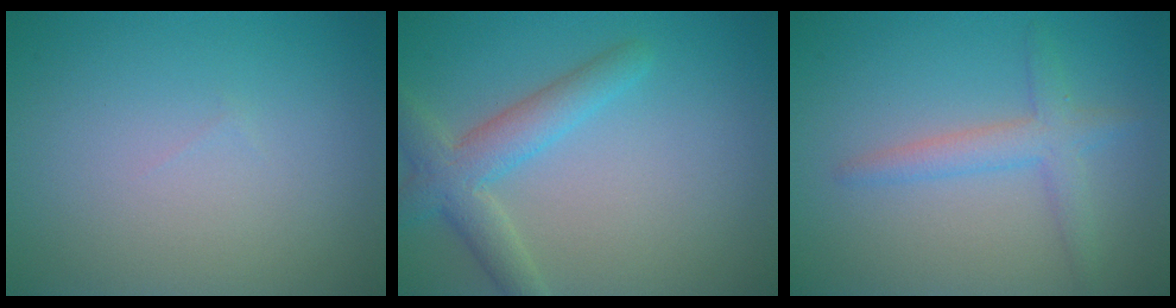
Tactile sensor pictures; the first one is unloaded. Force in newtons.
{"total": 4.1, "press": 4.1, "slide": 0.2}
{"total": 2.6, "press": 2.6, "slide": 0.1}